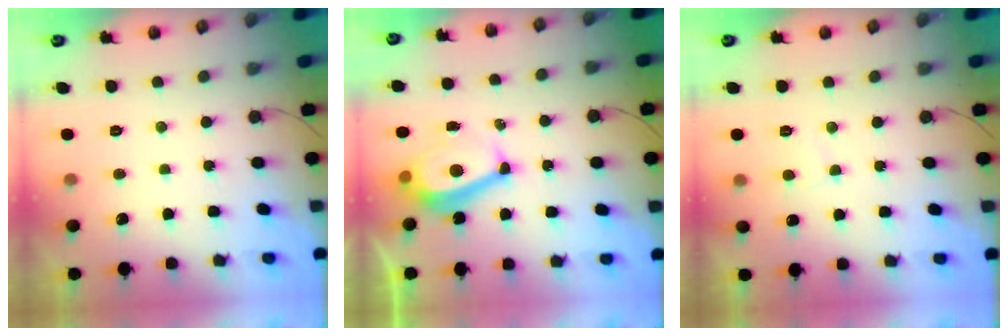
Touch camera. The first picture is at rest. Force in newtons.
{"total": 7.8, "press": 7.4, "slide": 2.5}
{"total": 3.4, "press": 3.4, "slide": 0.5}